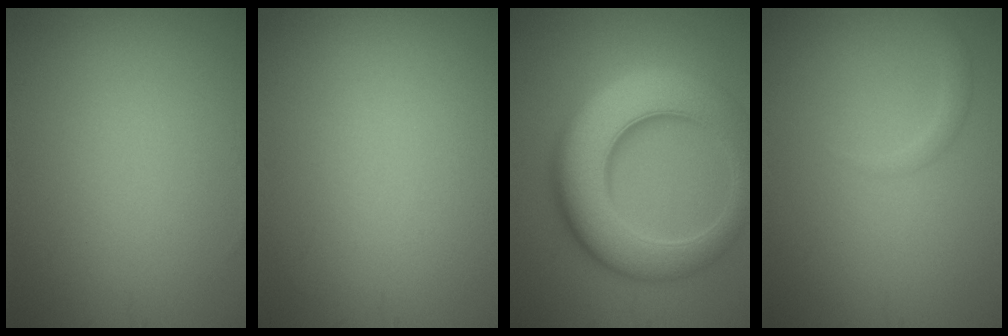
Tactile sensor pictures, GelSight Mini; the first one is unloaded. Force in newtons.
{"total": 0.0}
{"total": 10.7, "press": 10.7, "slide": 0.1}
{"total": 1.2, "press": 1.2, "slide": 0.1}